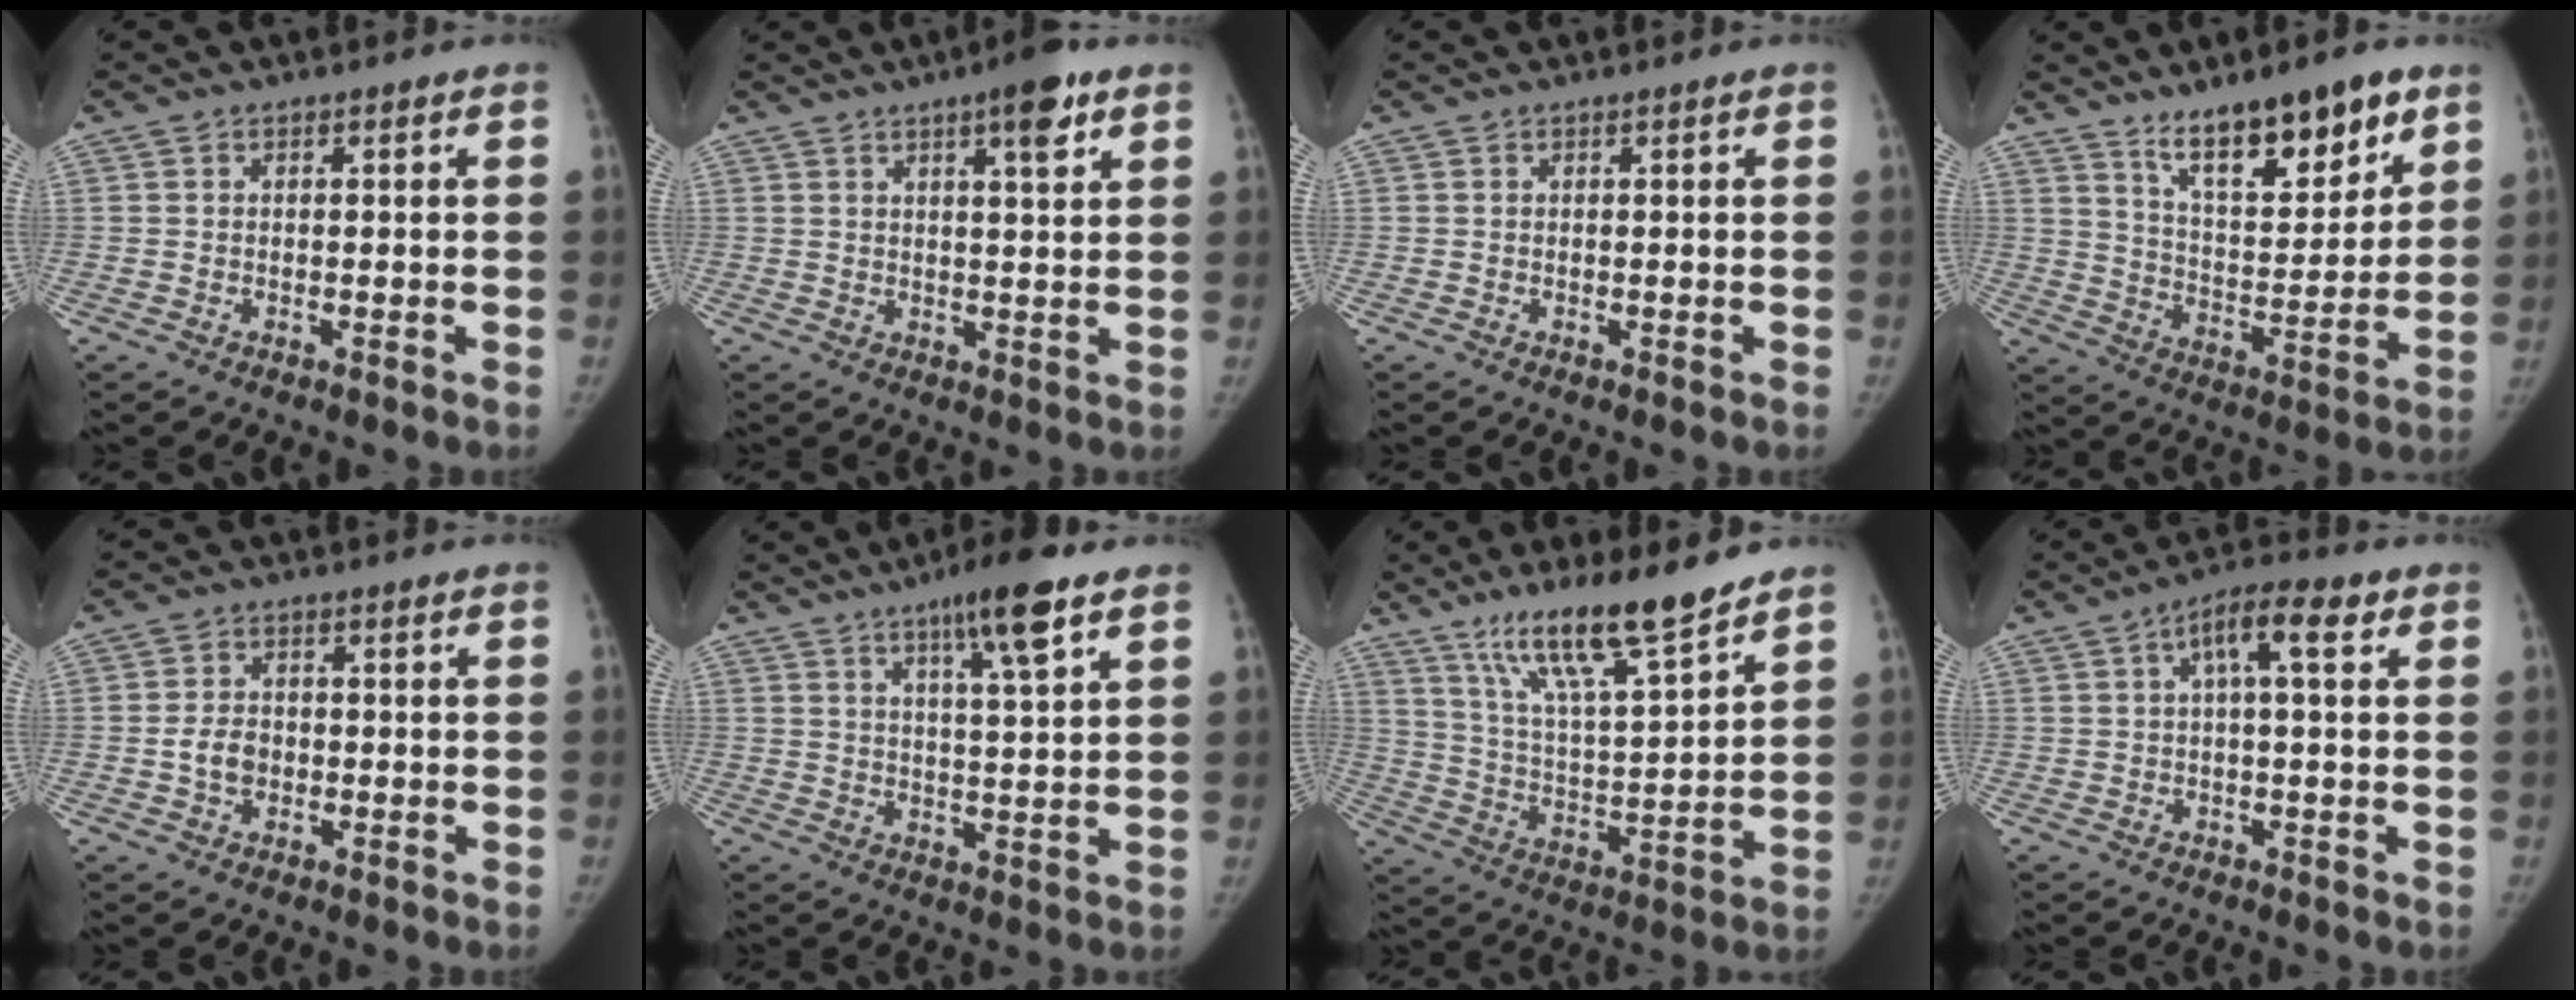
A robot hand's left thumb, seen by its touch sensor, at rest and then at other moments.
{"total": 6.7, "force": [3.8, 1.5, 5.3], "torque": [-0.068, -0.016, 0.052]}
{"total": 0.0}
{"total": 16.6, "force": [10.9, 5.8, 11.1], "torque": [-0.132, -0.068, 0.188]}
{"total": 4.3, "force": [-0.8, 3.3, 2.6], "torque": [-0.038, 0.008, -0.016]}
{"total": 9.9, "force": [5.8, 1.3, 7.9], "torque": [-0.120, -0.025, 0.090]}
{"total": 16.6, "force": [12.2, 2.7, 11.0], "torque": [-0.171, -0.070, 0.222]}
{"total": 7.3, "force": [2.5, 2.3, 6.5], "torque": [-0.106, 0.023, 0.032]}